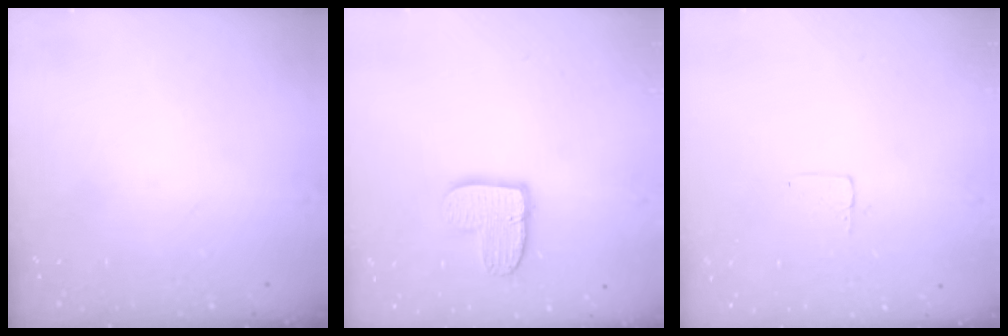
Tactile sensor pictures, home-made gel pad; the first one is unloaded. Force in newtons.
{"total": 10.7, "press": 10.7, "slide": 0.8}
{"total": 3.5, "press": 3.5, "slide": 0.2}